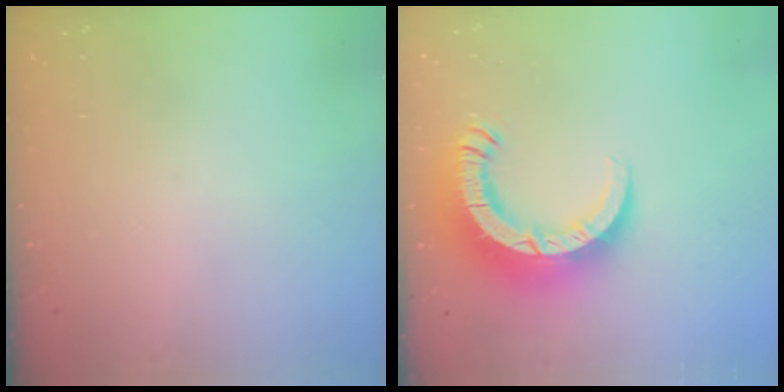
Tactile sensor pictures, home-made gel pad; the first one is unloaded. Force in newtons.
{"total": 13.1, "press": 13.0, "slide": 1.4}